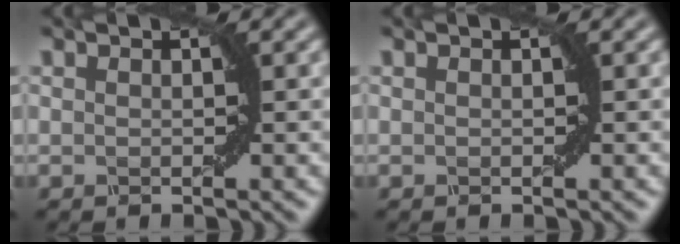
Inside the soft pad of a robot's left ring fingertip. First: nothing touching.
{"total": 0.0}